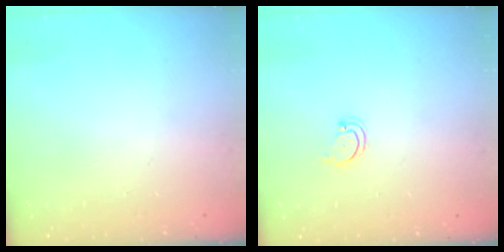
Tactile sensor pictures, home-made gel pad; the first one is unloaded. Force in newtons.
{"total": 2.7, "press": 2.7, "slide": 0.3}